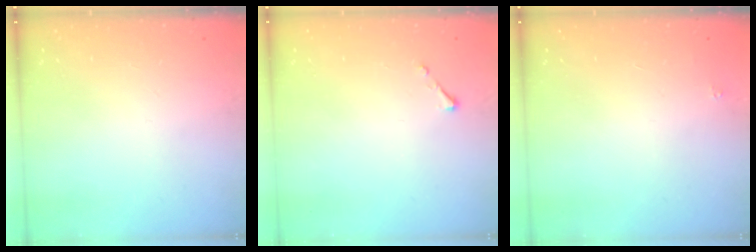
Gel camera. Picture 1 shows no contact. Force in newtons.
{"total": 2.5, "press": 2.5, "slide": 0.3}
{"total": 1.8, "press": 1.7, "slide": 0.1}